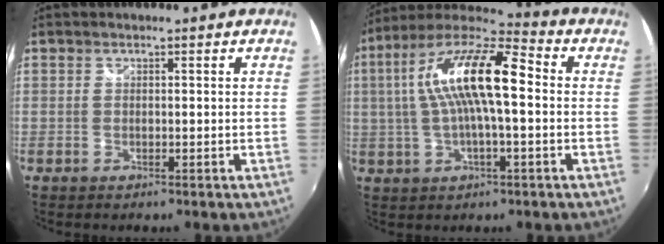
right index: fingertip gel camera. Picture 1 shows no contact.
{"total": 17.5, "force": [1.8, 4.7, 16.8], "torque": [-0.309, 0.022, 0.019]}